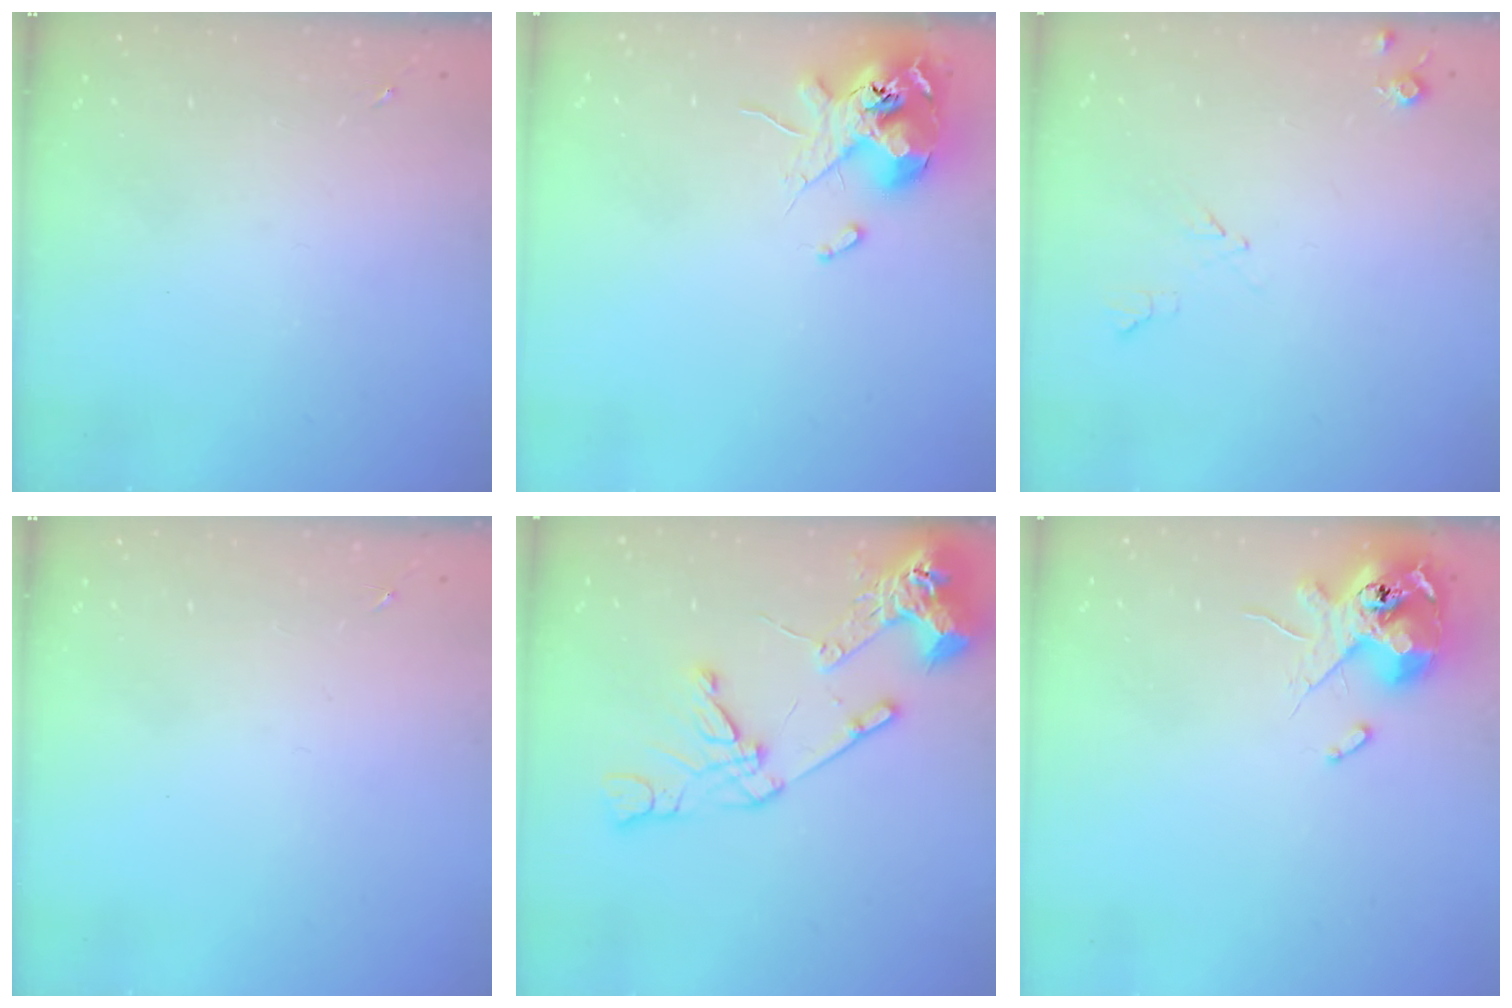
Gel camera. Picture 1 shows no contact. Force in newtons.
{"total": 12.4, "press": 12.2, "slide": 2.2}
{"total": 5.8, "press": 5.8, "slide": 0.8}
{"total": 0.0}
{"total": 19.7, "press": 19.5, "slide": 2.6}
{"total": 12.4, "press": 12.2, "slide": 2.1}